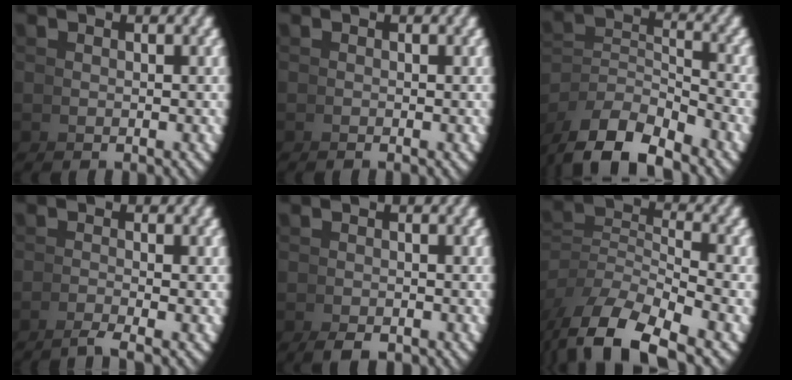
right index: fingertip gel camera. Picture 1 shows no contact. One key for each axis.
{"total": 0.8, "fx": -0.4, "fy": -0.7, "fz": 0.0, "tx": 0.007, "ty": 0.007, "tz": -0.012}
{"total": 7.3, "fx": -3.5, "fy": 4.9, "fz": 4.1, "tx": -0.107, "ty": -0.034, "tz": -0.047}
{"total": 2.4, "fx": -1.8, "fy": -1.2, "fz": 1.0, "tx": -0.007, "ty": 0.001, "tz": -0.033}
{"total": 1.2, "fx": -1.2, "fy": -0.1, "fz": 0.2, "tx": 0.005, "ty": -0.006, "tz": -0.018}
{"total": 6.5, "fx": -3.0, "fy": 3.5, "fz": 4.6, "tx": -0.102, "ty": -0.026, "tz": -0.037}